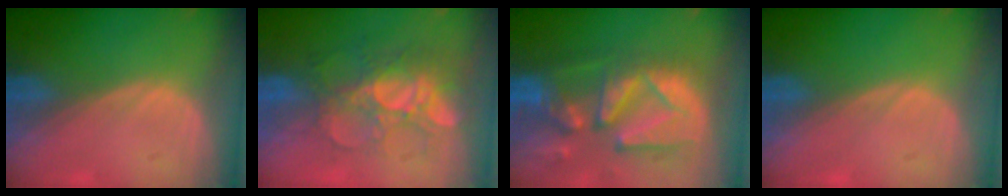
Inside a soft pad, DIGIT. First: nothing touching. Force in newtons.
{"total": 9.7, "press": 8.5, "slide": 4.6}
{"total": 12.9, "press": 11.2, "slide": 6.3}
{"total": 0.0}